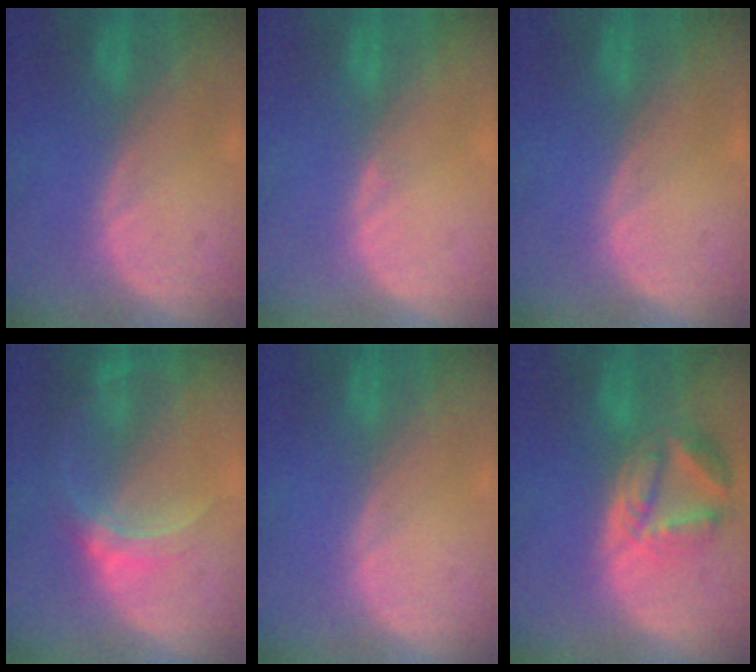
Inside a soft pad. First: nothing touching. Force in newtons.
{"total": 0.6, "press": 0.4, "slide": 0.5}
{"total": 0.0}
{"total": 6.2, "press": 5.6, "slide": 2.6}
{"total": 0.0}
{"total": 8.1, "press": 7.2, "slide": 3.7}